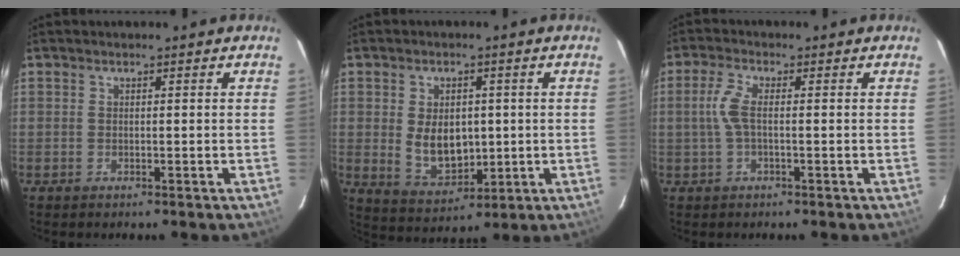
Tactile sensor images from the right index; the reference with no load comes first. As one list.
[{"total": 8.6, "force": [0.2, 5.9, 6.3], "torque": [-0.122, -0.004, 0.022]}, {"total": 4.3, "force": [-0.1, 1.0, 4.2], "torque": [-0.092, 0.005, 0.001]}]